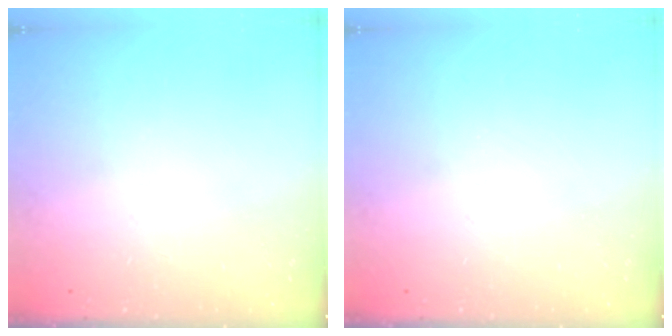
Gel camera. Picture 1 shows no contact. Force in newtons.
{"total": 0.0}